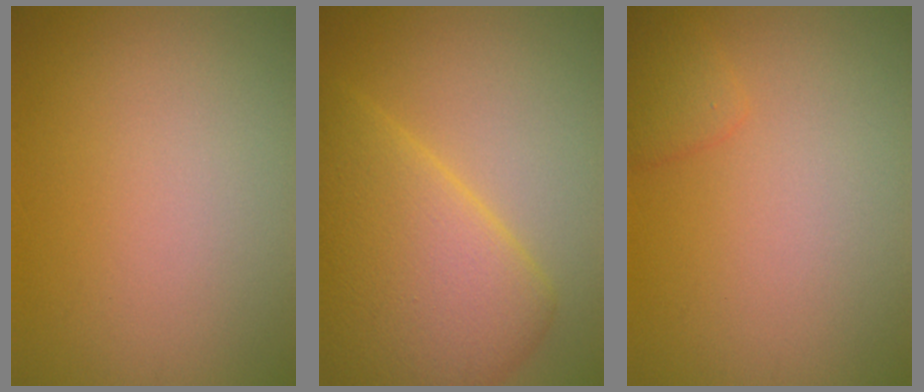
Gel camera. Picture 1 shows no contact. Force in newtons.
{"total": 8.3, "press": 8.3, "slide": 0.2}
{"total": 1.5, "press": 1.4, "slide": 0.1}